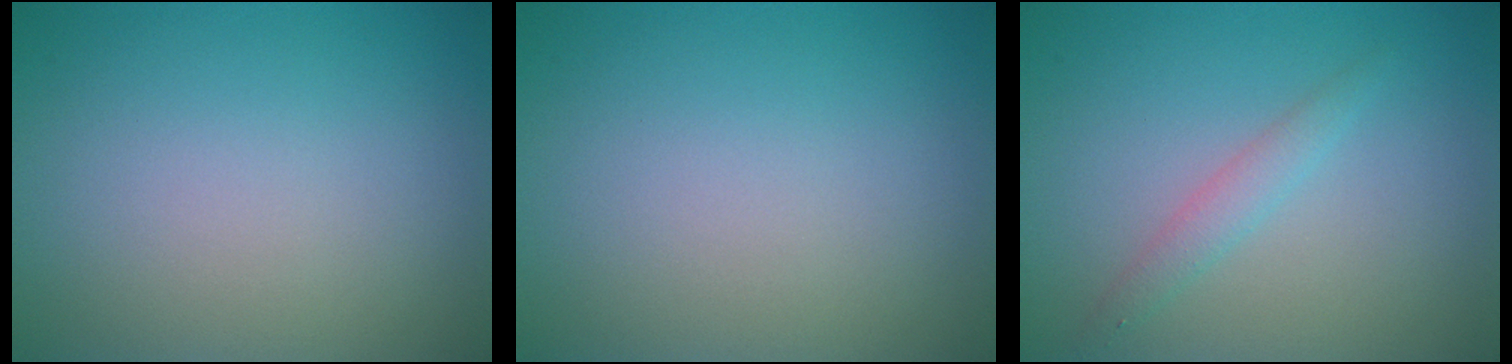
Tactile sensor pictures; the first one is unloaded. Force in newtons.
{"total": 0.0}
{"total": 1.6, "press": 1.6, "slide": 0.0}